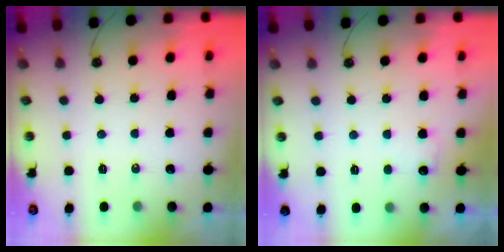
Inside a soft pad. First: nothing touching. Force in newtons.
{"total": 5.2, "press": 5.1, "slide": 1.2}